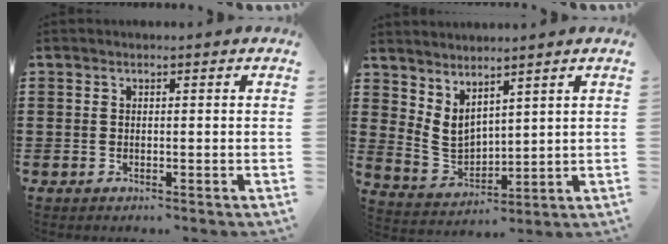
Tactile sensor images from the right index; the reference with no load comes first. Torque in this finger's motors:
{"motor_torque": [1.01, 1.14, 0.12, 0.04]}